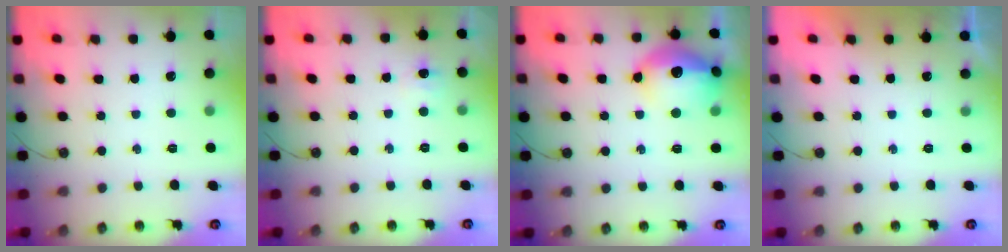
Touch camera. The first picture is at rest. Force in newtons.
{"total": 3.2, "press": 3.2, "slide": 0.6}
{"total": 17.6, "press": 17.6, "slide": 1.1}
{"total": 0.0}